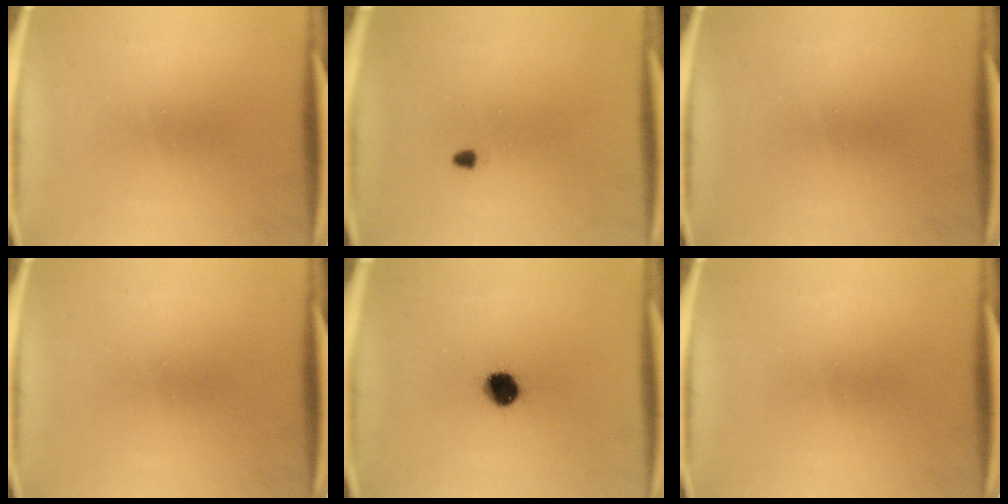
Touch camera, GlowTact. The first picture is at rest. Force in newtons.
{"total": 0.8}
{"total": 0.0}
{"total": 0.0}
{"total": 6.5}
{"total": 0.0}